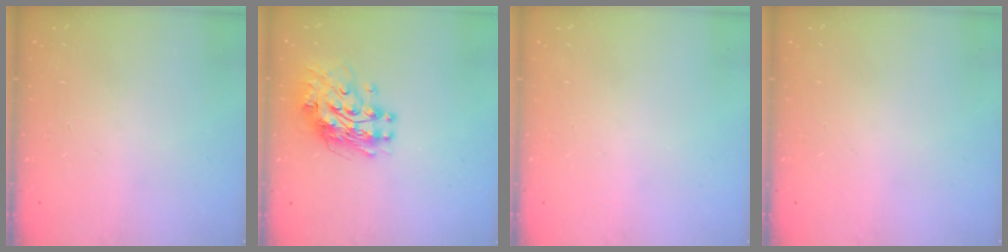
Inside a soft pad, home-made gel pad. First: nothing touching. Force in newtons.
{"total": 11.2, "press": 11.2, "slide": 0.9}
{"total": 0.0}
{"total": 0.0}